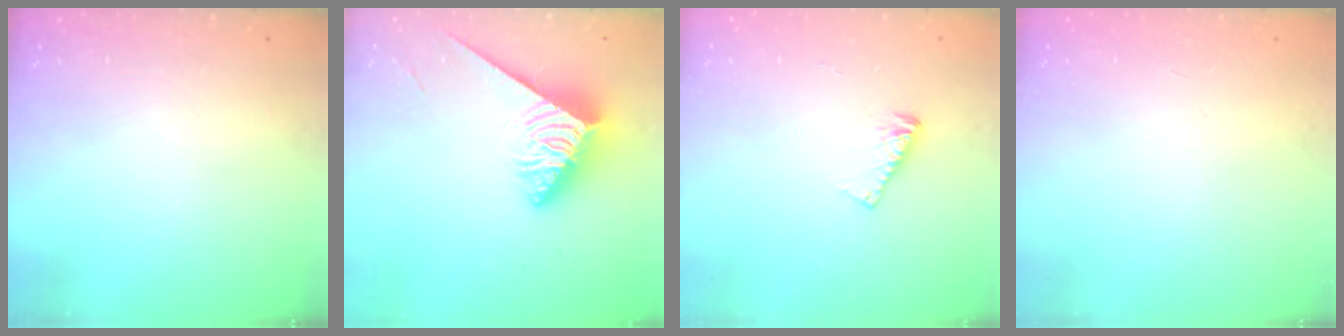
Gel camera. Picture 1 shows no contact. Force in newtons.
{"total": 5.0, "press": 5.0, "slide": 0.1}
{"total": 4.3, "press": 4.3, "slide": 0.3}
{"total": 0.0}